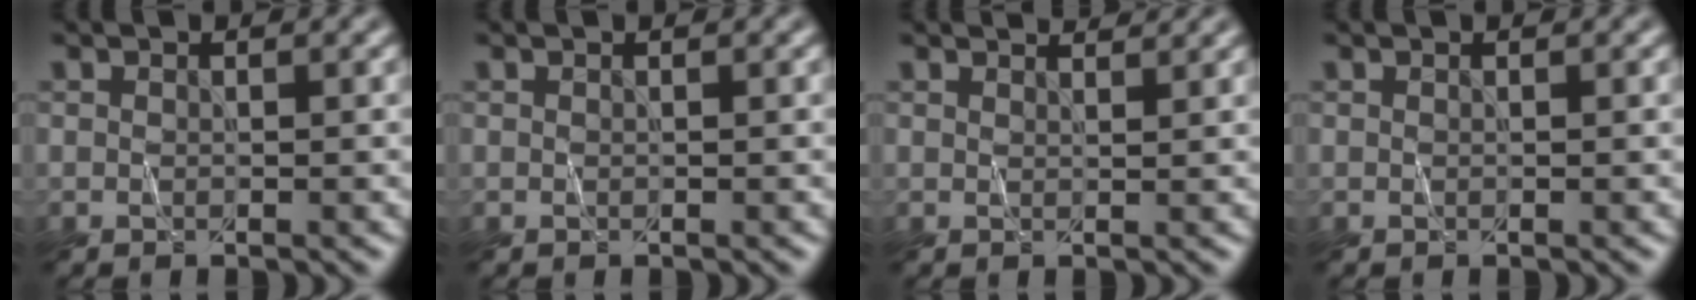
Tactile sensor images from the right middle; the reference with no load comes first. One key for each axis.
{"total": 0.0}
{"total": 2.4, "fx": 2.2, "fy": 0.4, "fz": 0.7, "tx": -0.006, "ty": 0.003, "tz": 0.021}
{"total": 0.0}